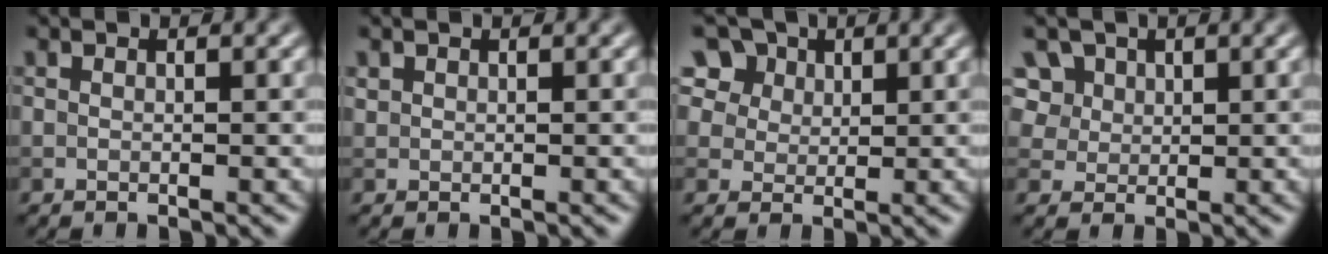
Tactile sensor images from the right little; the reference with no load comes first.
{"total": 0.6, "force": [0.4, 0.4, 0.1], "torque": [-0.001, -0.001, 0.012]}
{"total": 10.2, "force": [5.9, 7.2, 4.2], "torque": [-0.110, 0.019, 0.098]}
{"total": 7.1, "force": [3.7, 5.3, 3.0], "torque": [-0.075, 0.012, 0.059]}